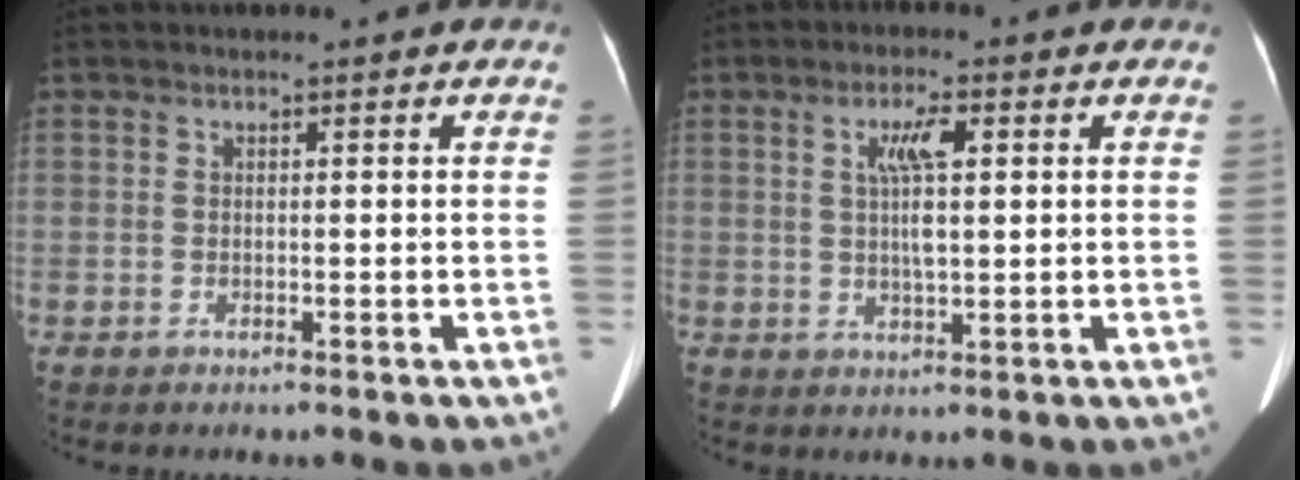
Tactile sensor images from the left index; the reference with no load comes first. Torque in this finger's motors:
{"motor_torque": [0.53, -0.07, 0.15, 0.09]}